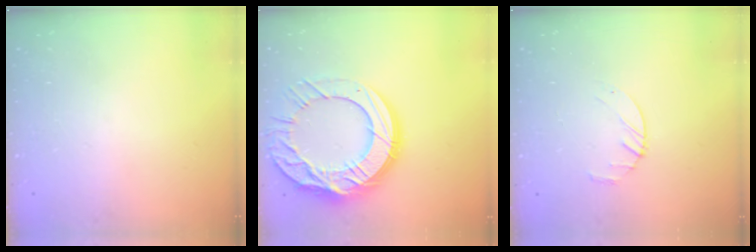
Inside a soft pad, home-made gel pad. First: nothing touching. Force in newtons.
{"total": 24.9, "press": 24.8, "slide": 2.4}
{"total": 2.4, "press": 2.3, "slide": 0.3}